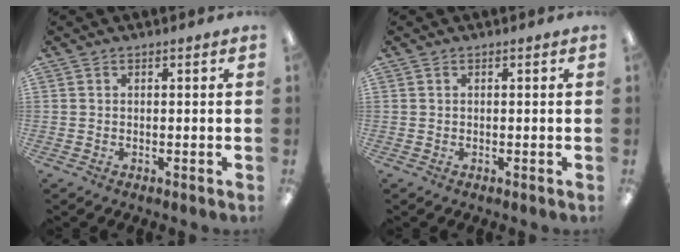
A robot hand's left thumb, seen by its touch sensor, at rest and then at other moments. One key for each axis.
{"total": 0.0}